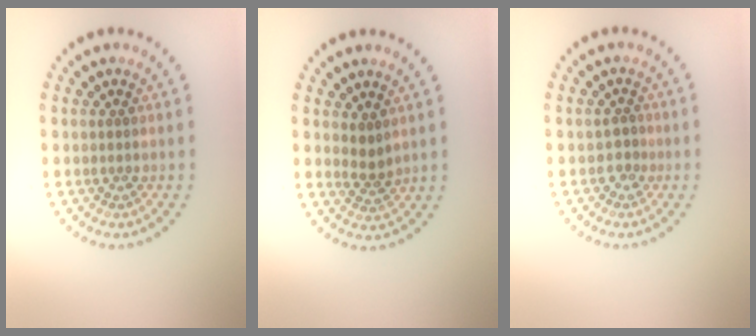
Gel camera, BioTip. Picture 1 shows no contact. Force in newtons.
{"total": 1.6, "press": 1.3, "slide": 1.0}
{"total": 1.1, "press": 0.8, "slide": 0.7}